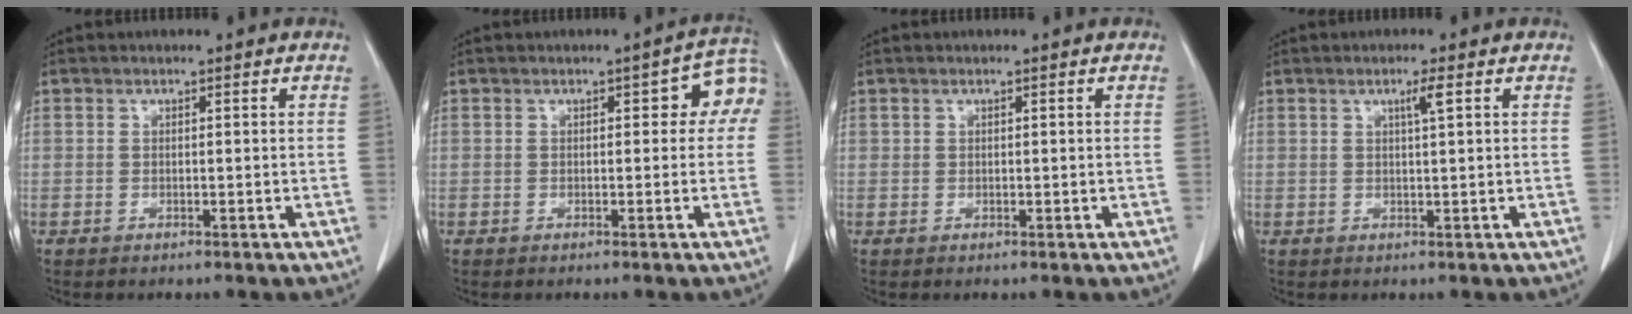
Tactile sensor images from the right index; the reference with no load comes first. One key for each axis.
{"total": 5.5, "fx": 1.1, "fy": 2.6, "fz": 4.7, "tx": -0.048, "ty": 0.029, "tz": 0.009}
{"total": 0.6, "fx": 0.3, "fy": 0.4, "fz": 0.3, "tx": 0.002, "ty": -0.001, "tz": 0.007}
{"total": 2.0, "fx": 0.8, "fy": -0.3, "fz": 1.8, "tx": -0.033, "ty": -0.002, "tz": 0.014}